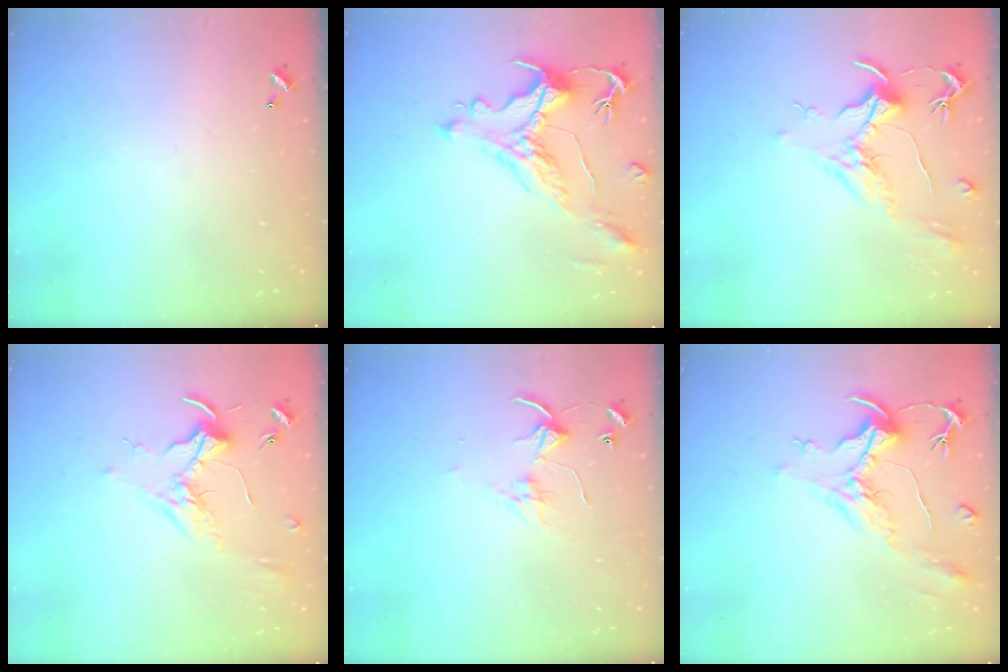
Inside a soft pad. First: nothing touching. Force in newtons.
{"total": 1.2, "press": 0.2, "slide": 1.2}
{"total": 2.1, "press": 2.0, "slide": 0.8}
{"total": 1.7, "press": 1.6, "slide": 0.7}
{"total": 3.6, "press": 3.6, "slide": 0.1}
{"total": 2.2, "press": 1.7, "slide": 1.4}